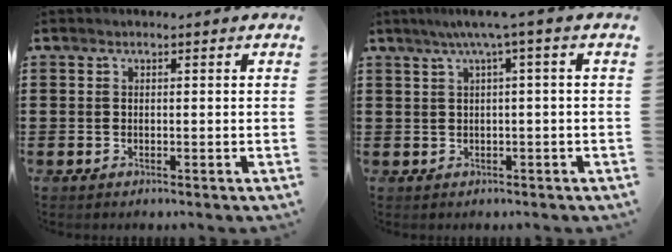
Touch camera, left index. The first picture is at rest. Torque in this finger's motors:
{"motor_torque": [0.49, -0.47, 0.28, 0.10]}